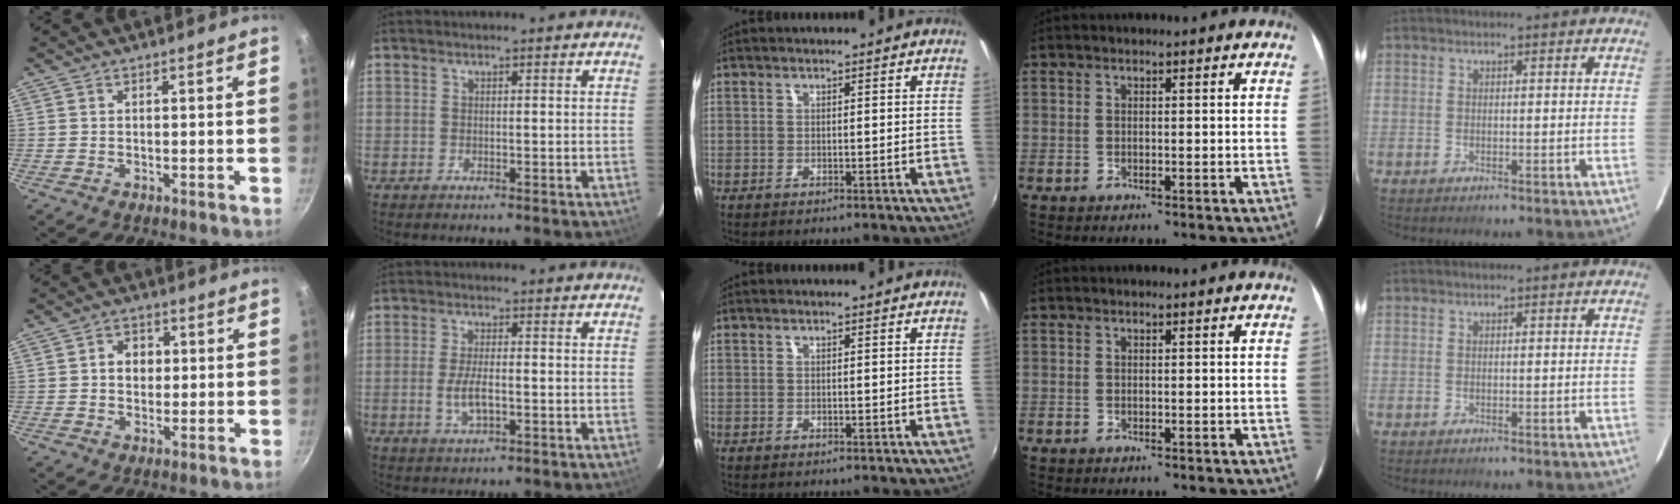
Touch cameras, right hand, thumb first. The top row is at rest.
{"thumb": {"total": 5.0, "force": [0.6, 4.1, 2.7], "torque": [-0.018, 0.005, 0.005]}, "index": {"total": 5.3, "force": [-1.3, 1.8, 4.8], "torque": [-0.096, -0.007, -0.024]}}